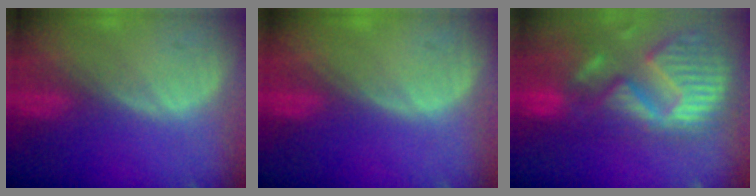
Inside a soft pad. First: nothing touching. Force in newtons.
{"total": 0.0}
{"total": 14.2, "press": 11.8, "slide": 7.8}